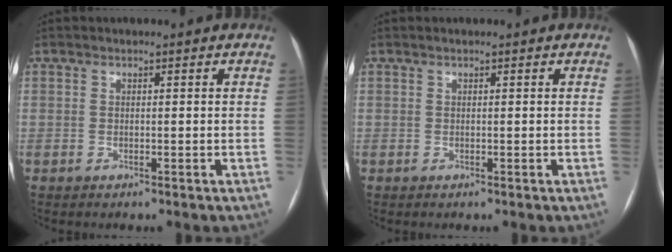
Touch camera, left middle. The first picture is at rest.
{"total": 0.0}